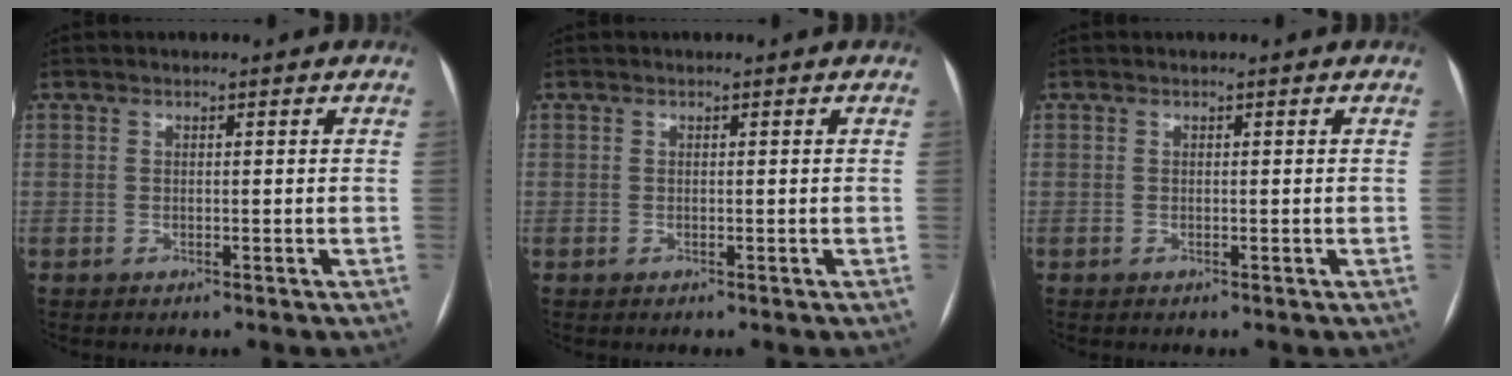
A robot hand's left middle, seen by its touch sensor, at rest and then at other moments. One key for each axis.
{"total": 0.0}
{"total": 0.0}